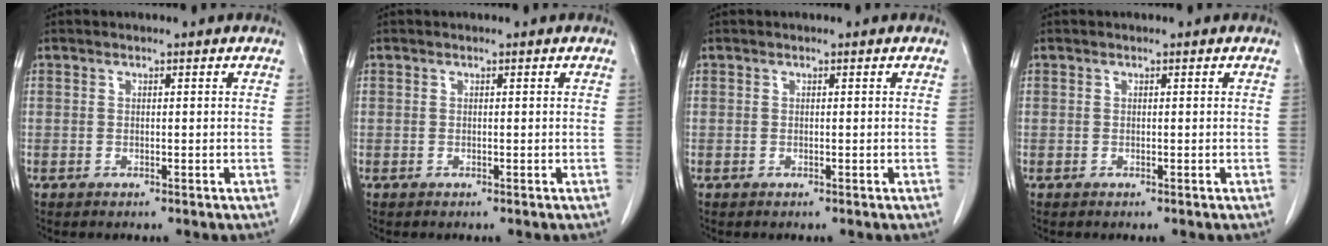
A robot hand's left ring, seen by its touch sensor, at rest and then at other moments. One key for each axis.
{"total": 0.0}
{"total": 0.0}
{"total": 0.0}